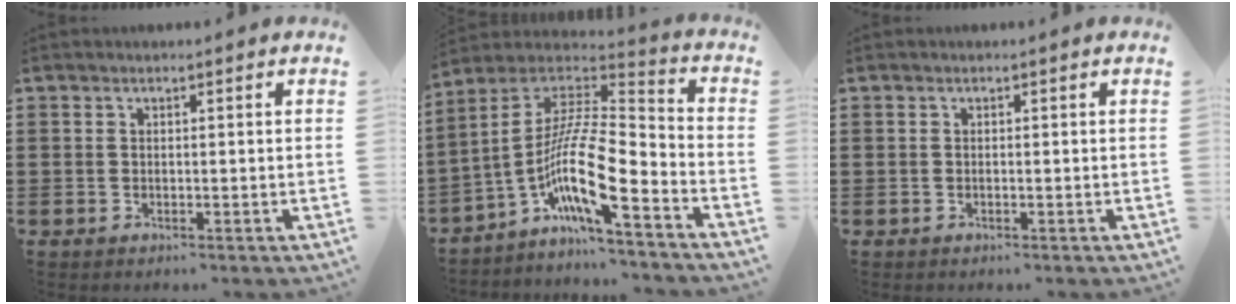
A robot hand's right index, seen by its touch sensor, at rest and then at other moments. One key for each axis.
{"total": 14.2, "fx": -6.0, "fy": 3.1, "fz": 12.5, "tx": -0.271, "ty": -0.021, "tz": -0.122}
{"total": 0.0}